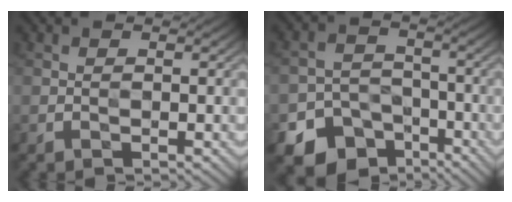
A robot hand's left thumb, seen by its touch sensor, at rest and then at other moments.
{"total": 9.8, "force": [-6.3, 6.9, 3.1], "torque": [-0.060, -0.023, -0.104]}